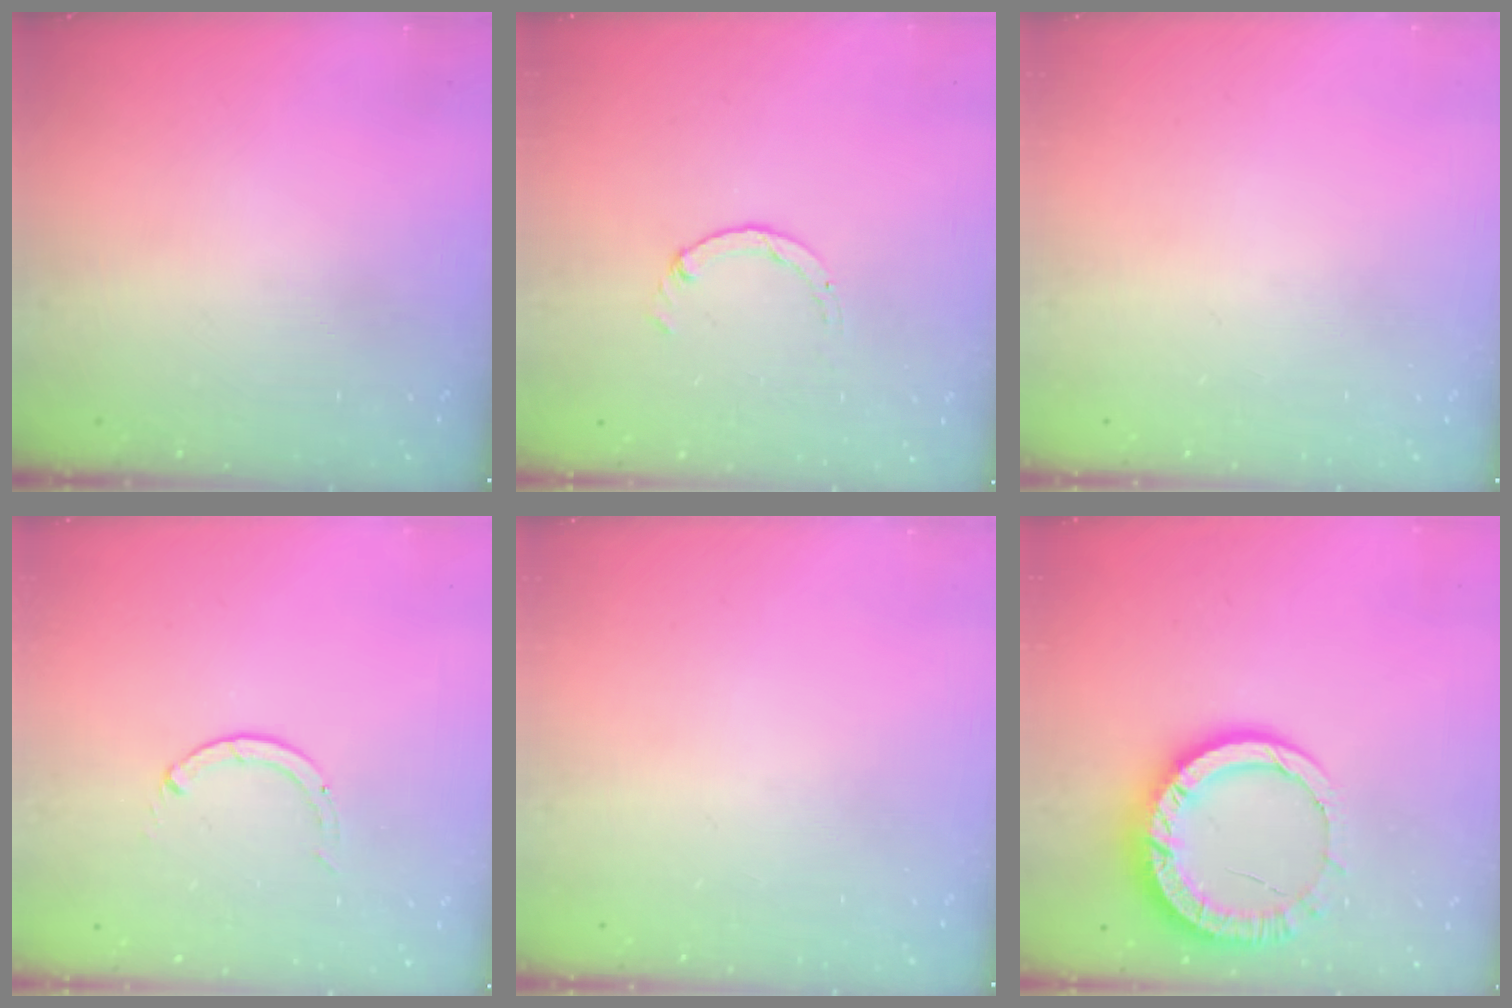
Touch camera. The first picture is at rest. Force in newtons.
{"total": 0.7, "press": 0.7, "slide": 0.2}
{"total": 0.0}
{"total": 0.0}
{"total": 0.0}
{"total": 12.7, "press": 12.6, "slide": 1.4}